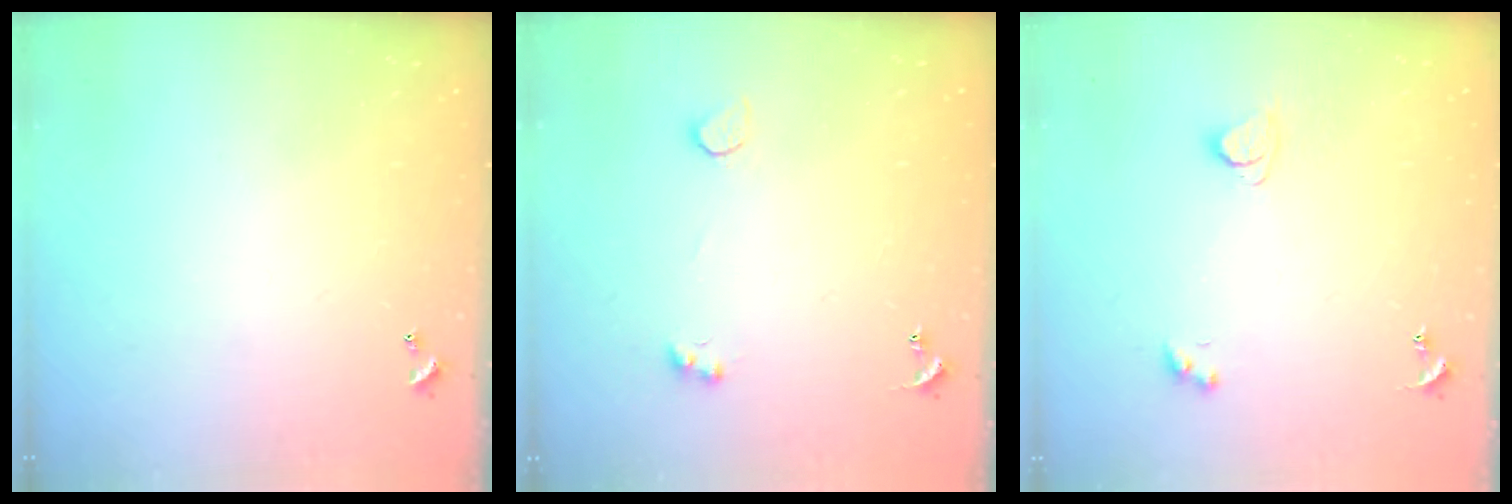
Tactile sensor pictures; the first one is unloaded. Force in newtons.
{"total": 2.1, "press": 1.9, "slide": 1.0}
{"total": 2.4, "press": 2.3, "slide": 0.6}